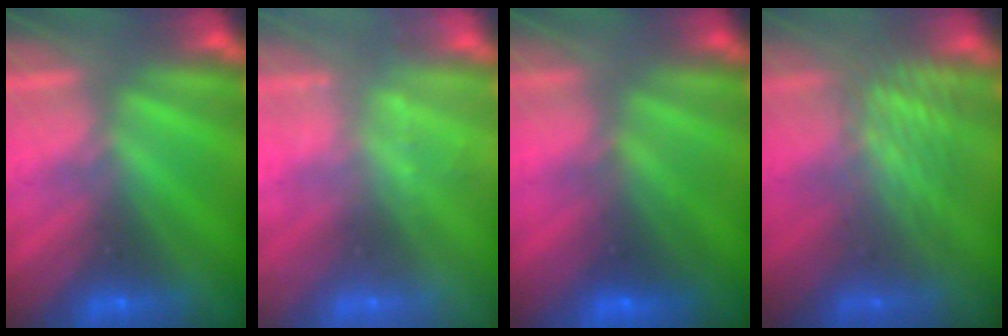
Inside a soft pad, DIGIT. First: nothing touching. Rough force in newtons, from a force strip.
{"total": 2.4}
{"total": 6.8}
{"total": 2.9}